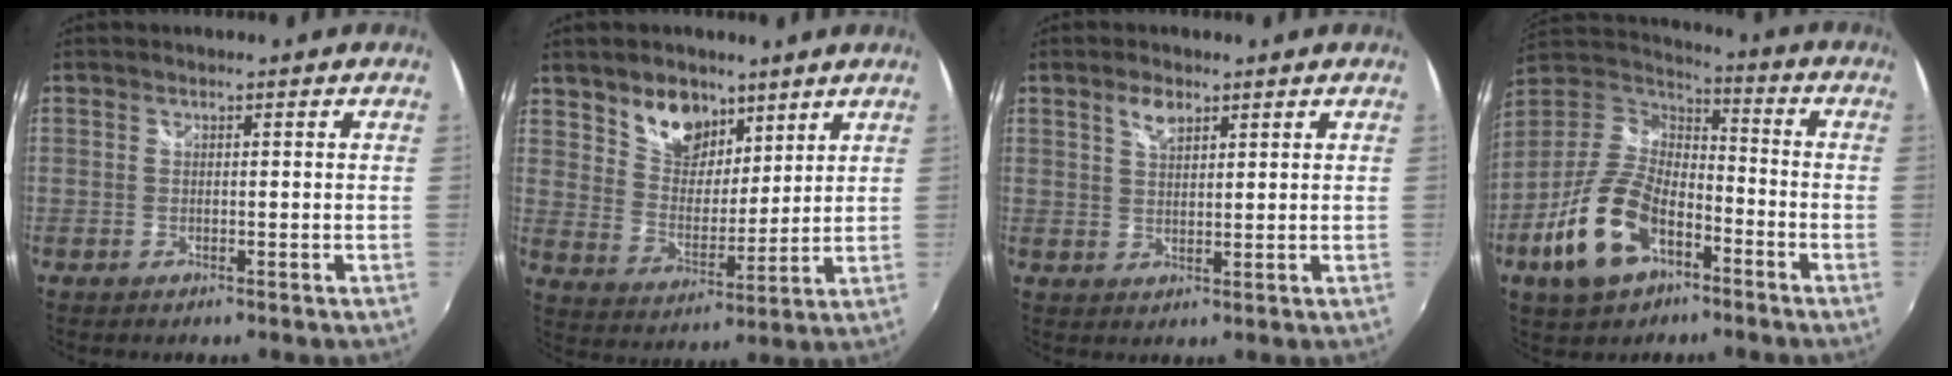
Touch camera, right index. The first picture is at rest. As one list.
[{"total": 10.6, "force": [7.1, 6.6, 4.4], "torque": [-0.074, 0.009, 0.132]}, {"total": 3.6, "force": [2.2, 1.7, 2.2], "torque": [-0.038, 0.005, 0.039]}, {"total": 17.1, "force": [-7.9, 9.5, 11.8], "torque": [-0.257, -0.006, -0.139]}]